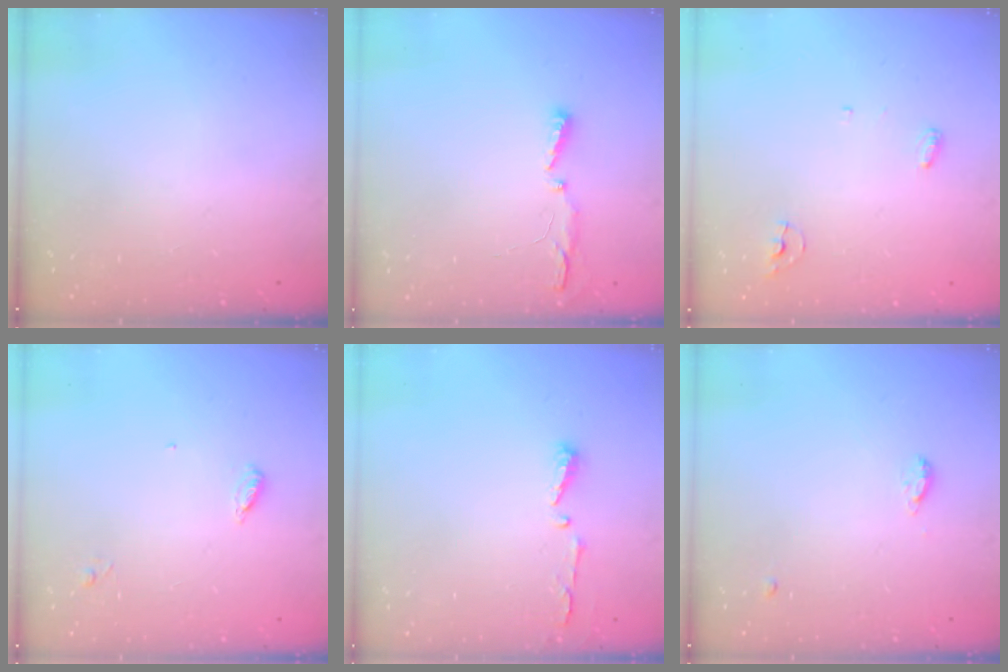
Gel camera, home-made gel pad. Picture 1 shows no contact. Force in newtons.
{"total": 3.5, "press": 3.4, "slide": 0.8}
{"total": 3.8, "press": 3.8, "slide": 0.3}
{"total": 4.0, "press": 4.0, "slide": 0.4}
{"total": 3.7, "press": 3.7, "slide": 0.5}
{"total": 8.1, "press": 5.6, "slide": 5.8}